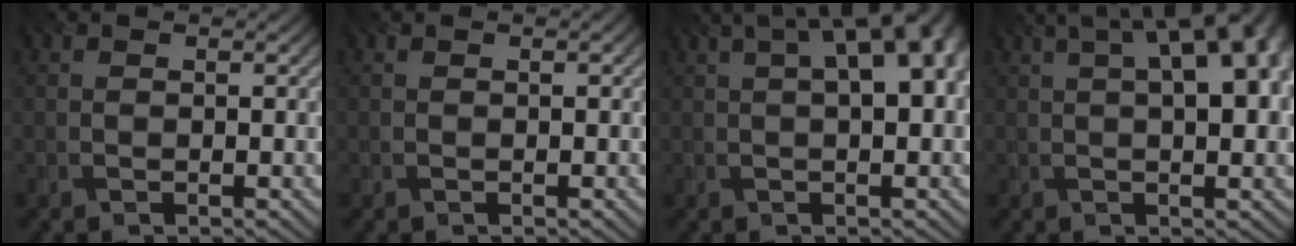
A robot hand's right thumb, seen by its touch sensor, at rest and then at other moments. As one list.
[{"total": 0.0}, {"total": 10.2, "force": [2.8, 3.8, 9.0], "torque": [-0.120, 0.034, 0.029]}, {"total": 12.5, "force": [3.8, 4.7, 11.0], "torque": [-0.145, 0.042, 0.041]}]